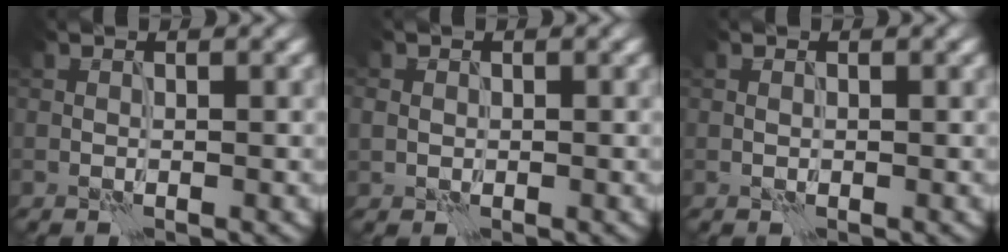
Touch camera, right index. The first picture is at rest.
{"total": 1.3, "force": [0.1, 1.2, 0.4], "torque": [-0.009, -0.002, 0.002]}
{"total": 0.0}